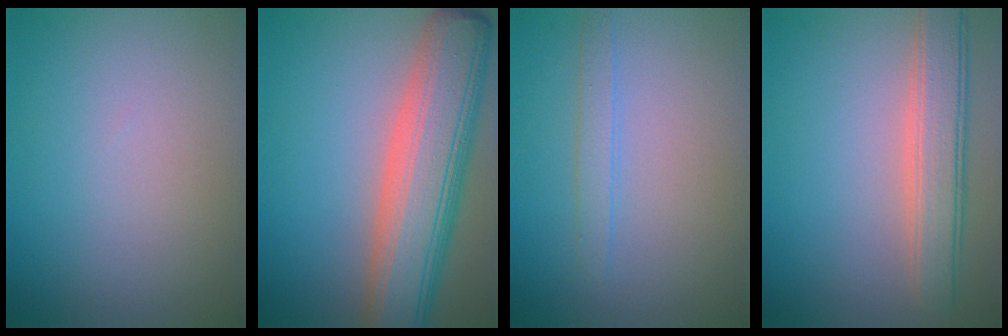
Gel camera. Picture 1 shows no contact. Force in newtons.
{"total": 10.2, "press": 10.2, "slide": 0.6}
{"total": 1.4, "press": 1.4, "slide": 0.1}
{"total": 4.7, "press": 4.7, "slide": 0.5}